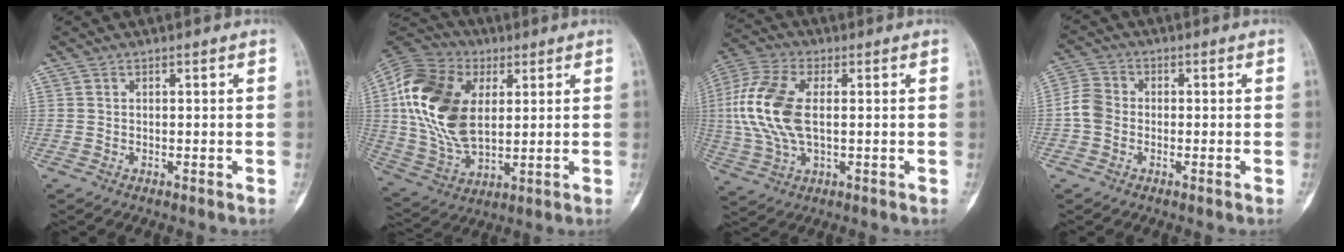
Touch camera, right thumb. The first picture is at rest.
{"total": 21.6, "force": [4.2, 13.5, 16.4], "torque": [-0.320, -0.008, 0.074]}
{"total": 14.5, "force": [0.9, 7.8, 12.2], "torque": [-0.280, 0.011, 0.017]}
{"total": 4.7, "force": [-1.1, 3.8, 2.5], "torque": [-0.043, 0.011, -0.034]}